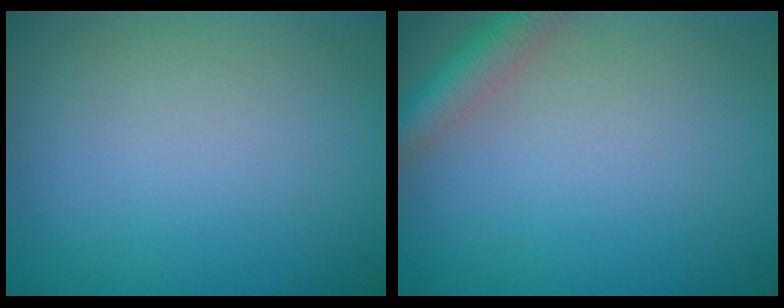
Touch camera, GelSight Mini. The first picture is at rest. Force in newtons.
{"total": 3.2, "press": 3.2, "slide": 0.1}